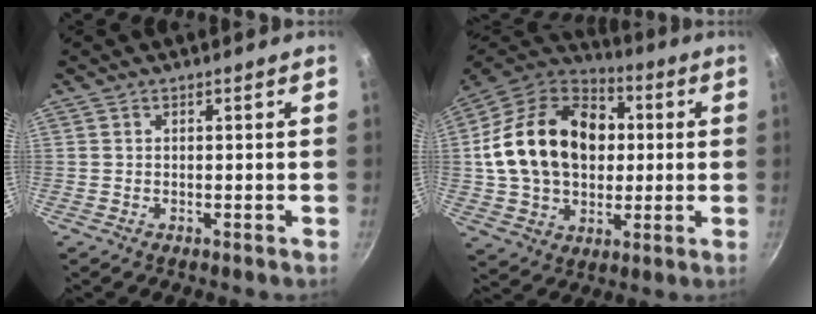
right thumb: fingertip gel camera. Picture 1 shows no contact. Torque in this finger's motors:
{"motor_torque": [-0.54, 1.74, 0.92, -0.66, 0.19]}